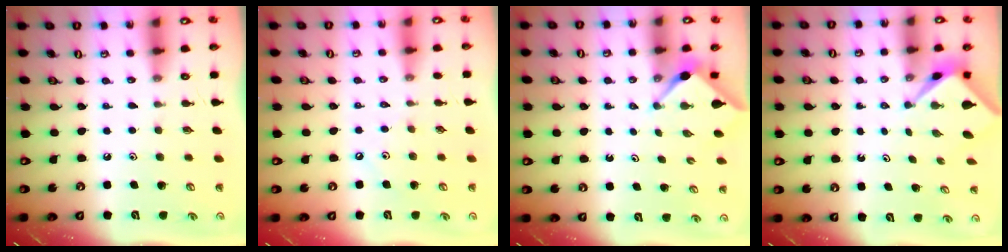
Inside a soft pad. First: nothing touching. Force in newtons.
{"total": 3.1, "press": 3.1, "slide": 0.5}
{"total": 3.1, "press": 3.1, "slide": 0.4}
{"total": 2.1, "press": 2.1, "slide": 0.2}